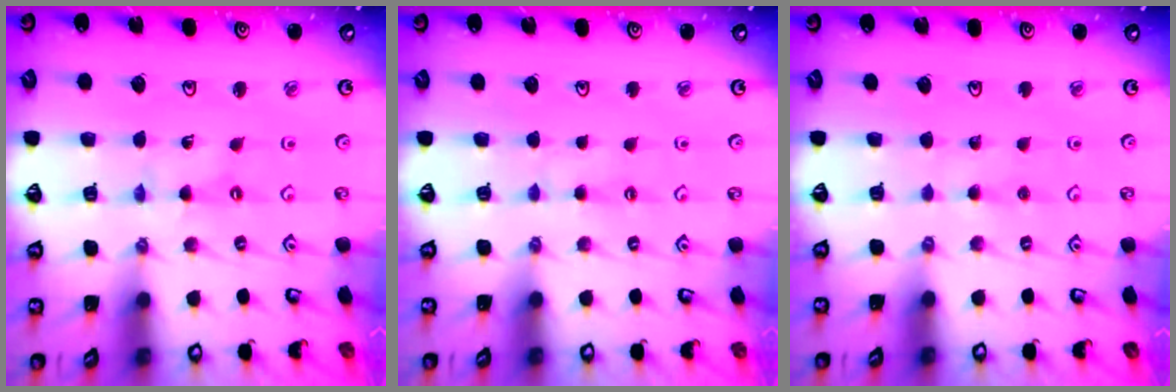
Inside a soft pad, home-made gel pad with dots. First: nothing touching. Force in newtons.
{"total": 1.9, "press": 1.9, "slide": 0.4}
{"total": 2.5, "press": 2.5, "slide": 0.3}